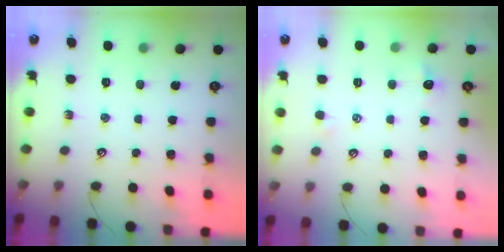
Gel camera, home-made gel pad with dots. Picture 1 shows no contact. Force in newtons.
{"total": 0.6, "press": 0.1, "slide": 0.6}